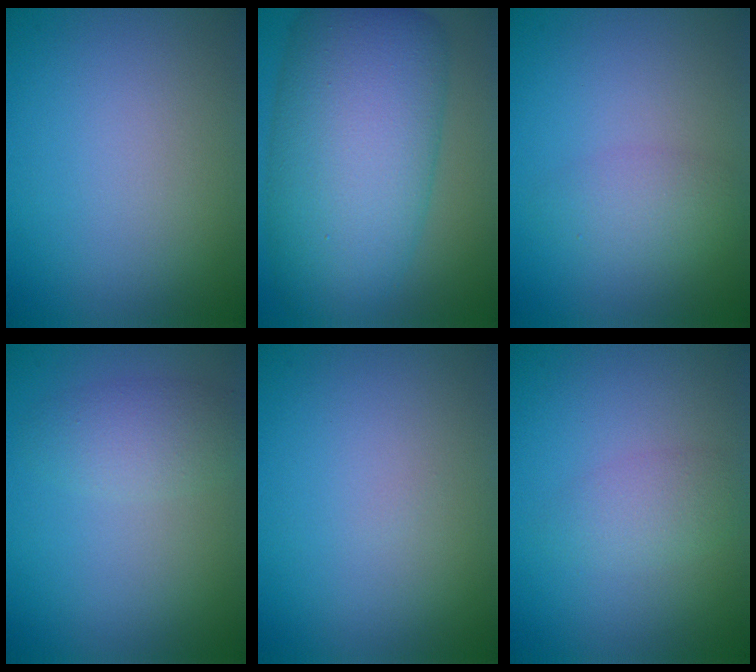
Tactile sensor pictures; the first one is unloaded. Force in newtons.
{"total": 12.9, "press": 12.9, "slide": 0.1}
{"total": 2.1, "press": 2.1, "slide": 0.1}
{"total": 2.4, "press": 2.4, "slide": 0.1}
{"total": 0.0}
{"total": 2.1, "press": 2.1, "slide": 0.1}